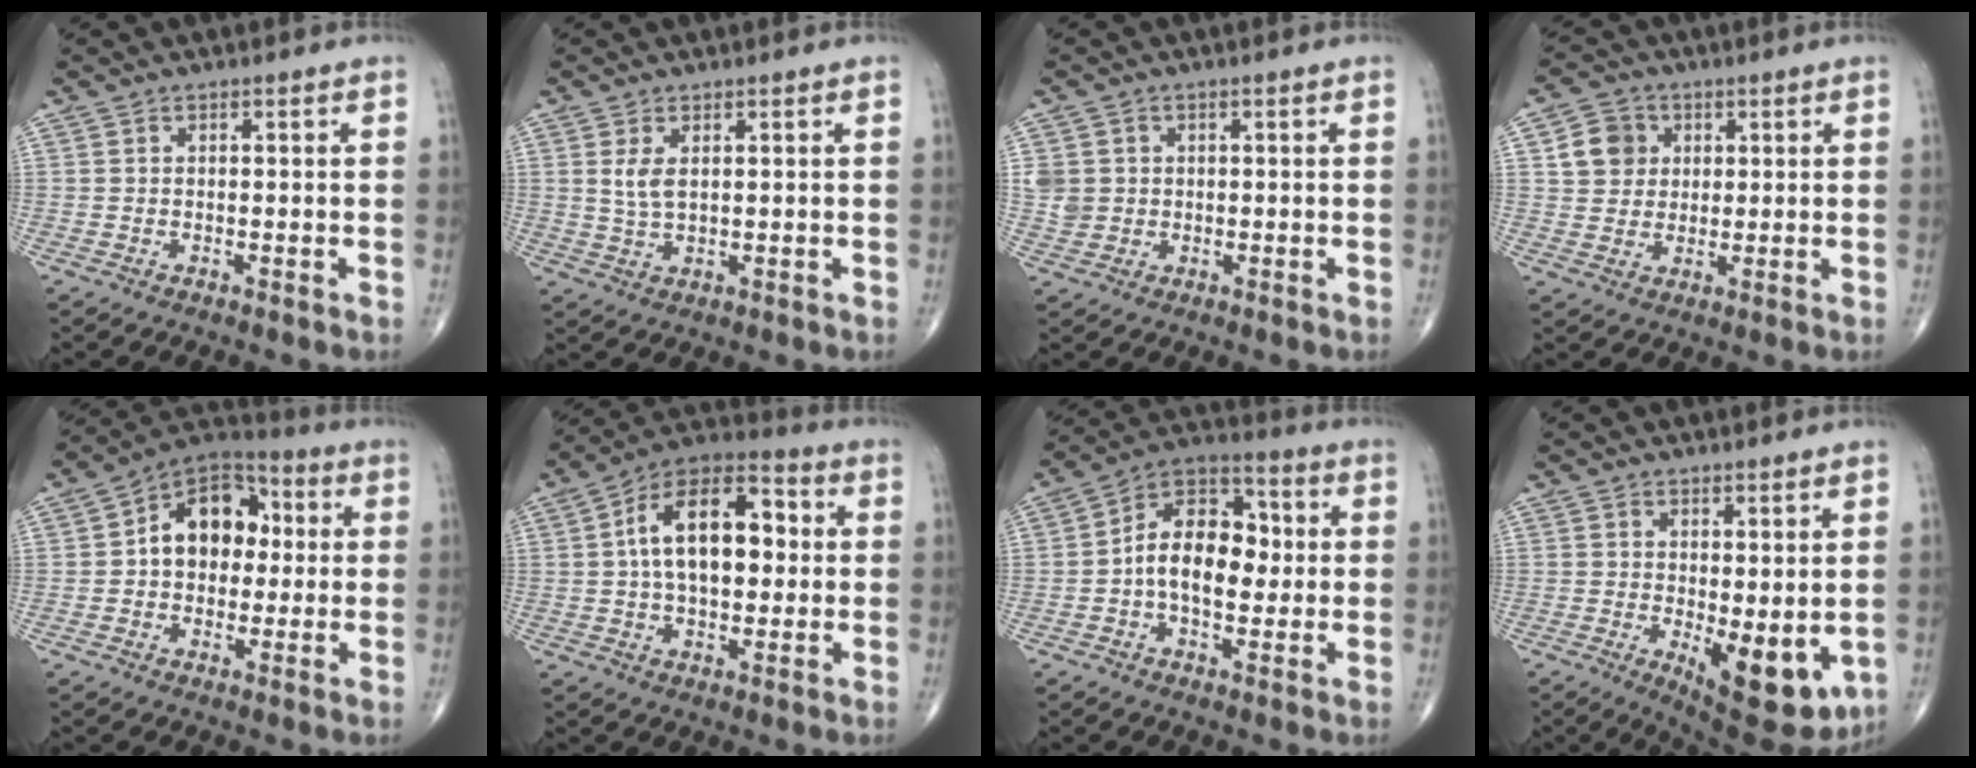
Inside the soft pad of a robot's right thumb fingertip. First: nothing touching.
{"total": 3.5, "force": [1.1, 1.7, 2.9], "torque": [-0.059, -0.007, 0.029]}
{"total": 4.0, "force": [0.5, 3.8, 1.4], "torque": [-0.011, 0.004, 0.016]}
{"total": 6.8, "force": [1.9, 6.0, 2.4], "torque": [-0.018, -0.002, 0.032]}
{"total": 13.4, "force": [1.4, 9.6, 9.3], "torque": [-0.101, 0.028, 0.008]}
{"total": 17.0, "force": [1.8, 9.6, 13.9], "torque": [-0.209, 0.032, 0.023]}
{"total": 13.9, "force": [-0.3, 8.7, 10.8], "torque": [-0.151, 0.034, -0.014]}
{"total": 11.4, "force": [-1.7, 4.7, 10.3], "torque": [-0.125, -0.027, -0.007]}